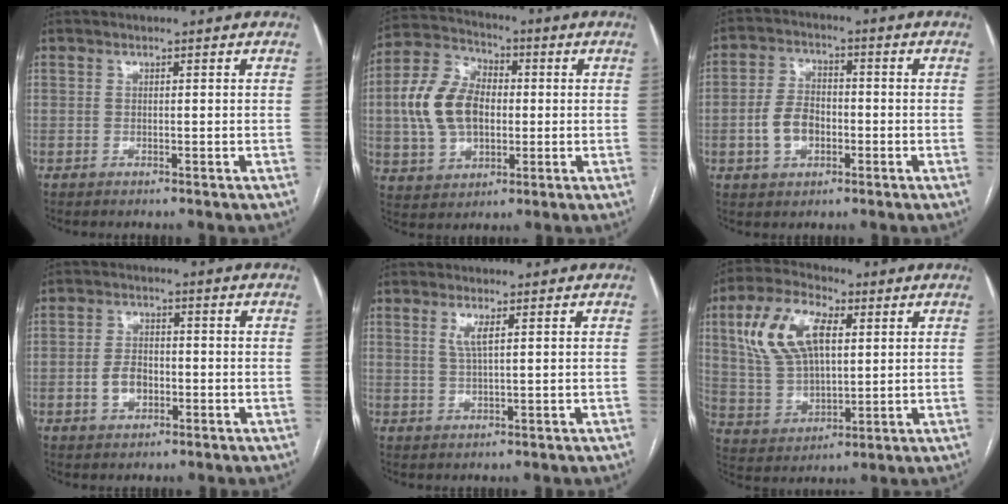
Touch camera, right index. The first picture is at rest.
{"total": 12.7, "force": [0.0, 8.5, 9.5], "torque": [-0.220, 0.030, 0.004]}
{"total": 6.8, "force": [-1.7, 4.4, 4.8], "torque": [-0.102, 0.013, -0.030]}
{"total": 4.5, "force": [-1.3, 3.0, 3.2], "torque": [-0.064, 0.007, -0.020]}
{"total": 2.6, "force": [1.1, 0.2, 2.4], "torque": [-0.057, -0.002, 0.023]}
{"total": 14.1, "force": [4.7, 7.3, 11.1], "torque": [-0.239, 0.030, 0.093]}